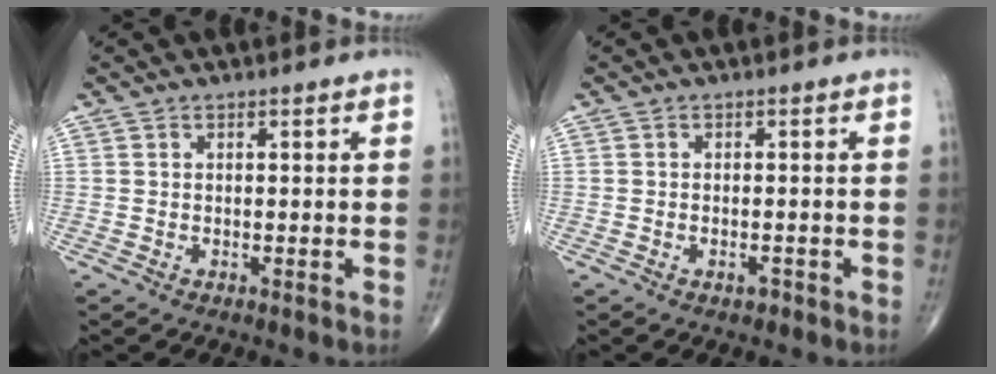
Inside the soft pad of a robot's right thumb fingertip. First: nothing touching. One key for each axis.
{"total": 1.3, "fx": -0.9, "fy": 0.6, "fz": 0.7, "tx": -0.010, "ty": 0.004, "tz": -0.014}